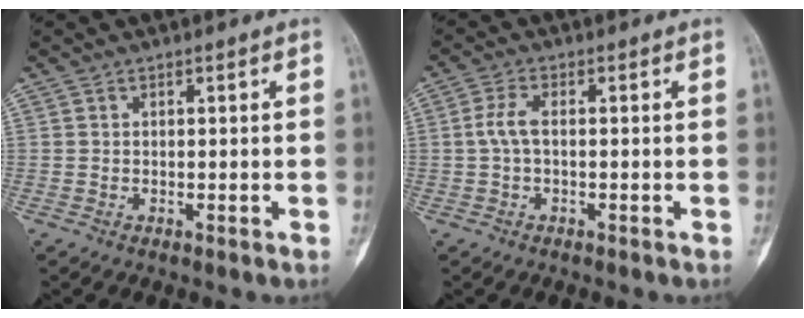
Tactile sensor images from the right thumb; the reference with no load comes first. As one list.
[{"total": 3.4, "force": [-0.1, 1.4, 3.1], "torque": [-0.074, 0.004, -0.007]}]